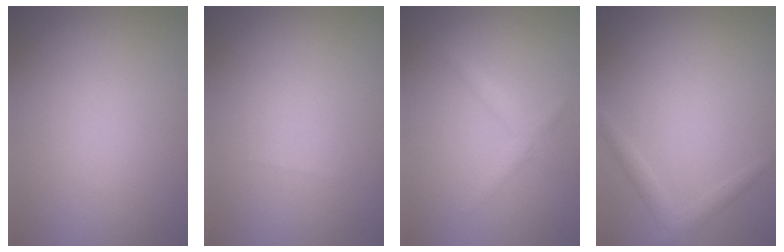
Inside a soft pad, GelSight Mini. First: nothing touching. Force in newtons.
{"total": 0.0}
{"total": 1.4, "press": 1.4, "slide": 0.0}
{"total": 1.4, "press": 1.4, "slide": 0.1}